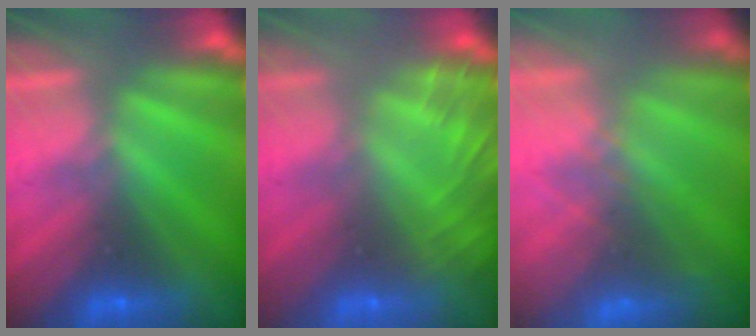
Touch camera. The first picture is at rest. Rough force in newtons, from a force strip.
{"total": 8.5}
{"total": 5.9}